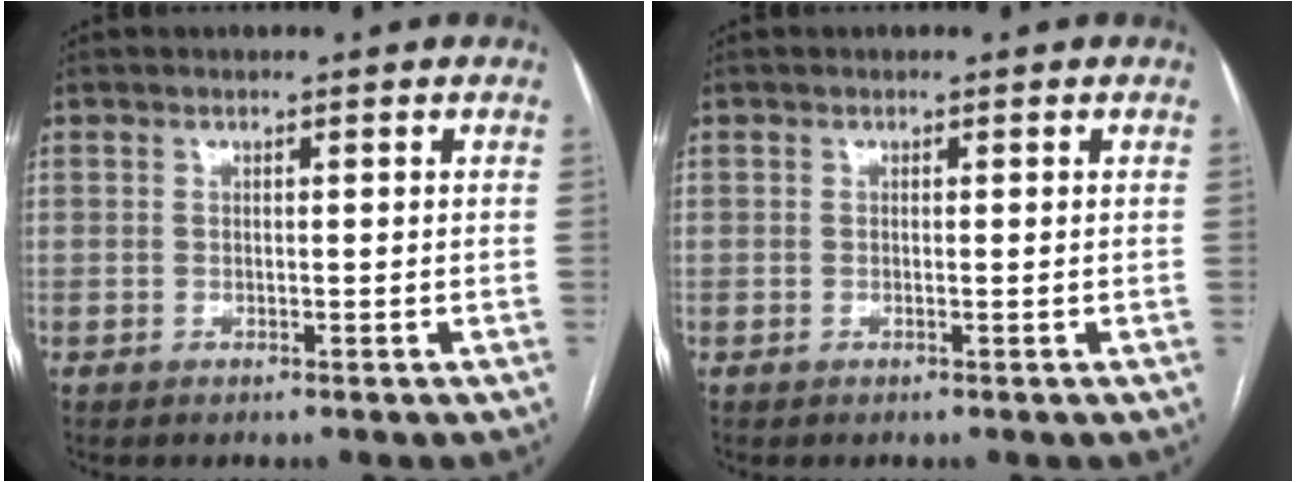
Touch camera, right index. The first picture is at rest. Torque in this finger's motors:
{"motor_torque": [0.01, -0.01, 0.00, 0.00]}